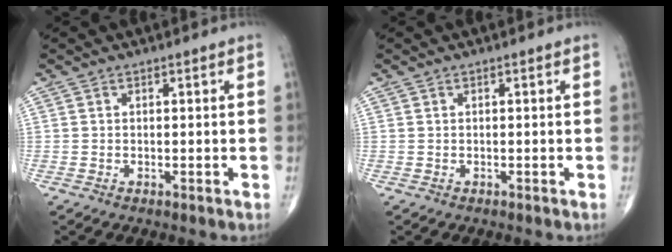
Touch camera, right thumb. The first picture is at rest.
{"total": 0.0}